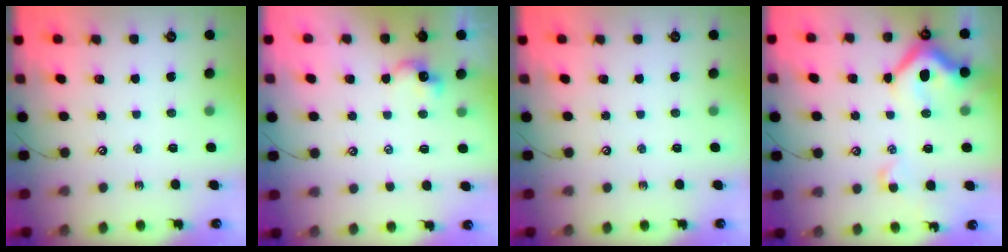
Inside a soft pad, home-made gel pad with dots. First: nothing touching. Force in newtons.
{"total": 2.5, "press": 2.5, "slide": 0.1}
{"total": 0.0}
{"total": 10.2, "press": 10.1, "slide": 1.4}